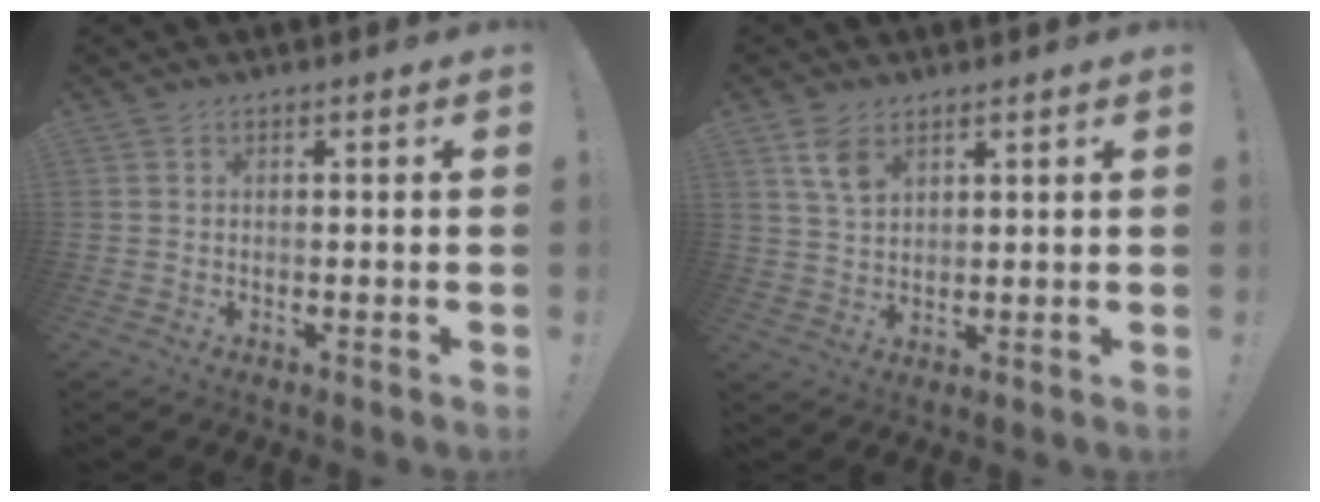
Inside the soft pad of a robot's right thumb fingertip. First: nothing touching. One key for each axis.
{"total": 6.0, "fx": 3.4, "fy": 3.3, "fz": 3.7, "tx": -0.058, "ty": -0.018, "tz": 0.064}